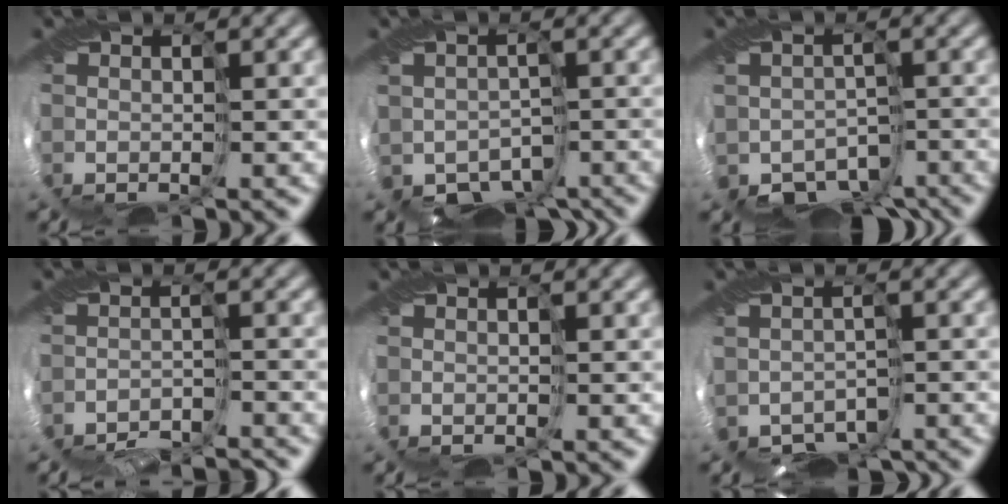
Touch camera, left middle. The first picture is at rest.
{"total": 4.4, "force": [-2.9, 3.0, 1.2], "torque": [-0.010, -0.016, -0.042]}
{"total": 5.0, "force": [-3.5, 3.2, 1.3], "torque": [-0.014, -0.023, -0.053]}
{"total": 5.1, "force": [-5.1, 0.3, -0.1], "torque": [-0.004, -0.003, -0.088]}
{"total": 0.0}
{"total": 3.1, "force": [-2.6, 1.7, 0.2], "torque": [0.004, -0.015, -0.045]}